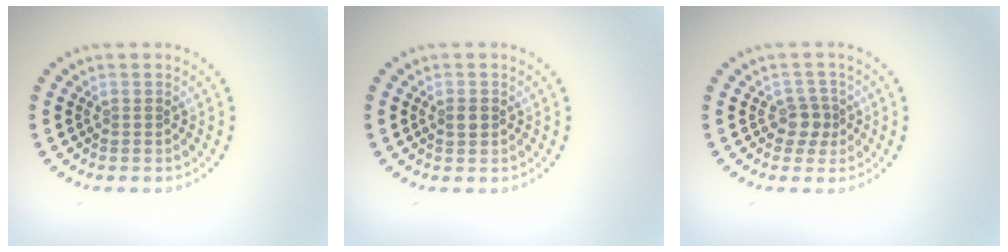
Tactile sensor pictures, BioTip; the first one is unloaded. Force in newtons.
{"total": 1.2, "press": 1.2, "slide": 0.1}
{"total": 1.8, "press": 1.5, "slide": 1.0}